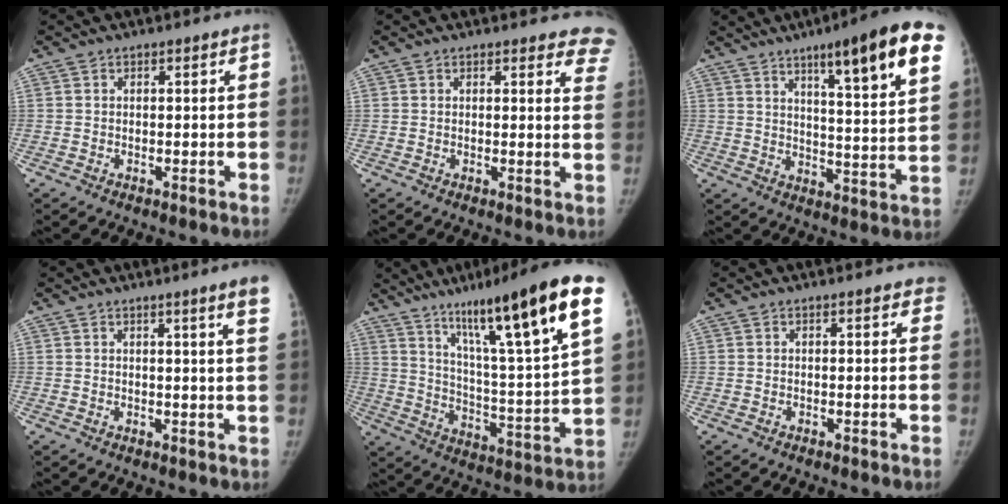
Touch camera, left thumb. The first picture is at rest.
{"total": 8.4, "force": [7.8, 2.9, 1.1], "torque": [0.042, -0.050, 0.046]}
{"total": 19.2, "force": [10.2, 3.2, 16.0], "torque": [-0.195, -0.034, 0.145]}
{"total": 5.6, "force": [3.7, -0.6, 4.2], "torque": [-0.053, -0.018, 0.037]}
{"total": 25.4, "force": [14.3, 3.3, 20.8], "torque": [-0.307, -0.041, 0.229]}
{"total": 2.4, "force": [1.9, 1.2, 0.9], "torque": [0.014, -0.002, 0.006]}